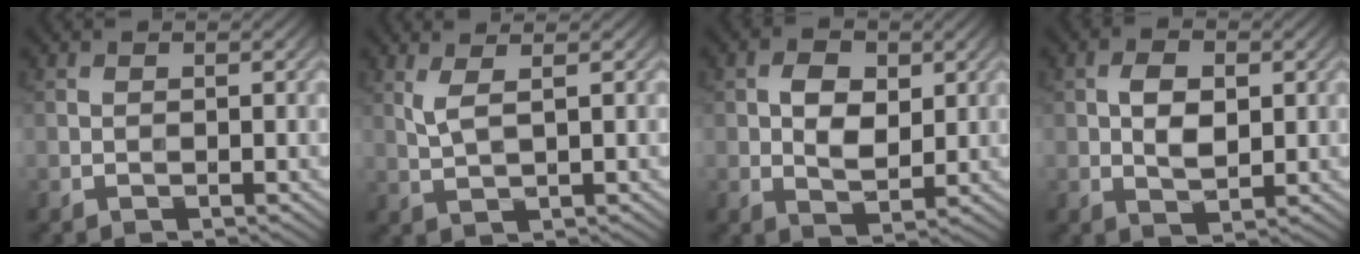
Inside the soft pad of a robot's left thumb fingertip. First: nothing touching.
{"total": 2.8, "force": [1.4, 0.7, 2.3], "torque": [-0.055, 0.003, 0.033]}
{"total": 4.9, "force": [1.0, 3.1, 3.7], "torque": [-0.063, -0.002, 0.015]}
{"total": 4.5, "force": [0.6, 2.6, 3.6], "torque": [-0.068, -0.002, 0.010]}